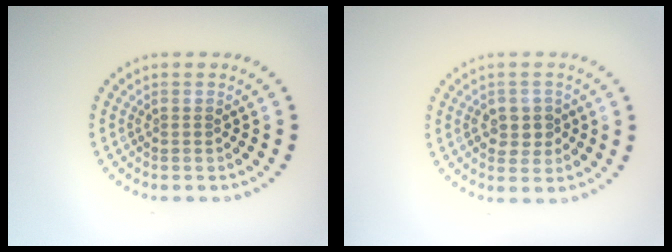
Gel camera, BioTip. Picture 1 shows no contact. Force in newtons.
{"total": 2.6, "press": 2.5, "slide": 0.3}